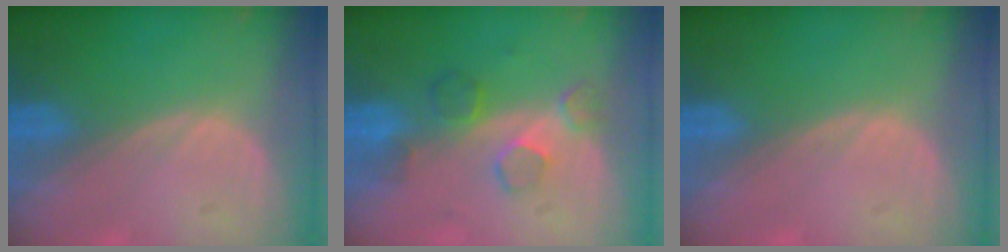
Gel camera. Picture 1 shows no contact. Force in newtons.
{"total": 4.8, "press": 4.5, "slide": 1.5}
{"total": 0.5, "press": 0.0, "slide": 0.5}